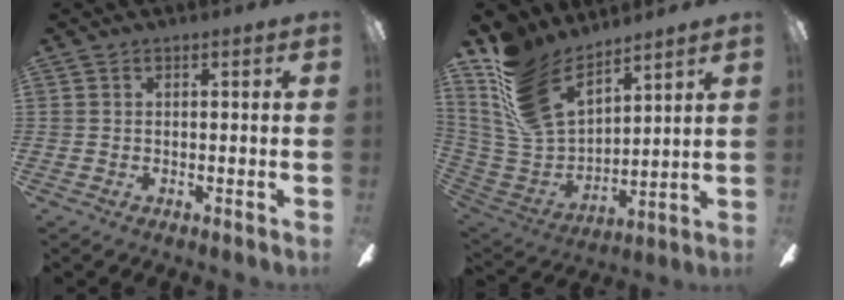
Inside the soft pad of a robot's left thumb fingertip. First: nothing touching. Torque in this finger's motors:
{"motor_torque": [0.34, 0.32, 1.06, -1.70, 0.15]}